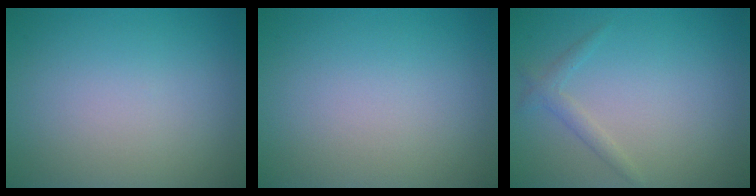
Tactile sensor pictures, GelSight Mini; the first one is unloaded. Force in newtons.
{"total": 0.0}
{"total": 1.3, "press": 1.3, "slide": 0.1}